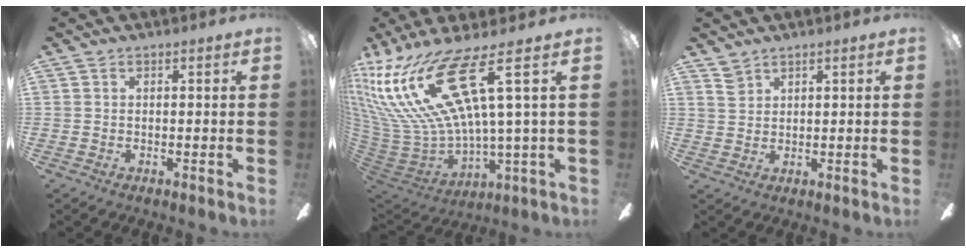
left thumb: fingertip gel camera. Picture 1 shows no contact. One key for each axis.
{"total": 26.5, "fx": 12.5, "fy": 7.7, "fz": 22.1, "tx": -0.469, "ty": -0.078, "tz": 0.216}
{"total": 3.0, "fx": 2.4, "fy": 1.7, "fz": 0.6, "tx": -0.008, "ty": -0.008, "tz": 0.047}